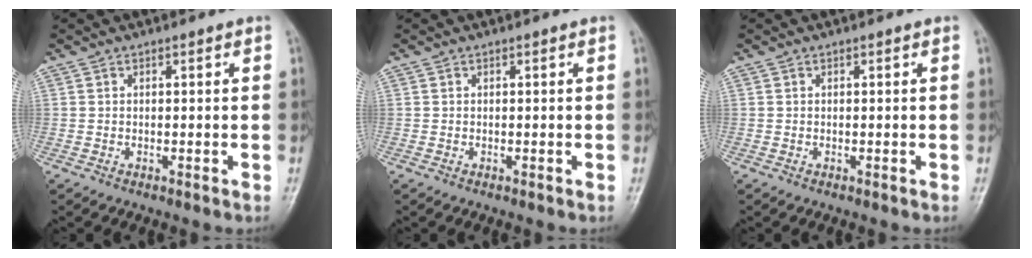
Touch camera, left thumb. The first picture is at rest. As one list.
[{"total": 0.0}, {"total": 0.0}]